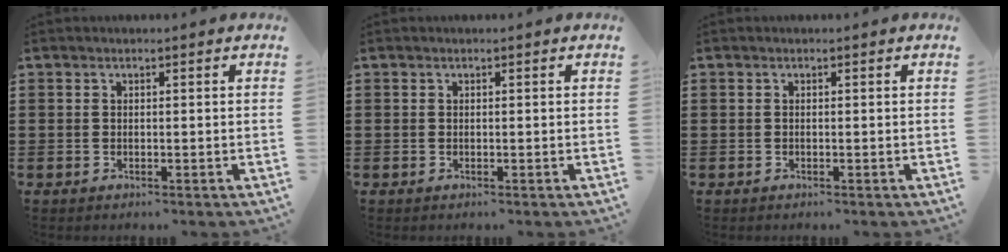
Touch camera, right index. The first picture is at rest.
{"total": 0.0}
{"total": 0.0}